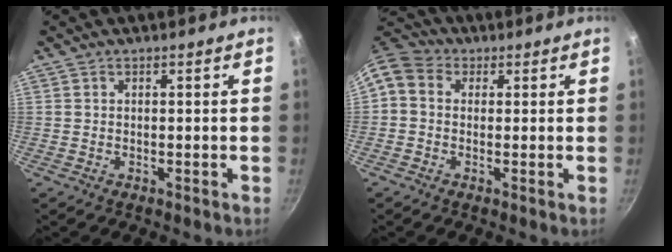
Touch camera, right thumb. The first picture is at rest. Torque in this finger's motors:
{"motor_torque": [0.67, 0.69, 0.64, -0.59, 0.32]}